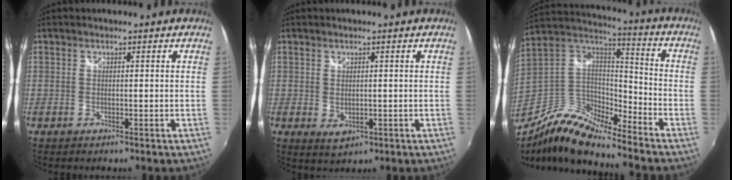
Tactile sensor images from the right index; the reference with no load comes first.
{"total": 2.5, "force": [0.1, 1.8, 1.8], "torque": [-0.030, -0.003, 0.009]}
{"total": 14.6, "force": [-11.0, 4.0, 8.7], "torque": [-0.174, -0.006, -0.224]}